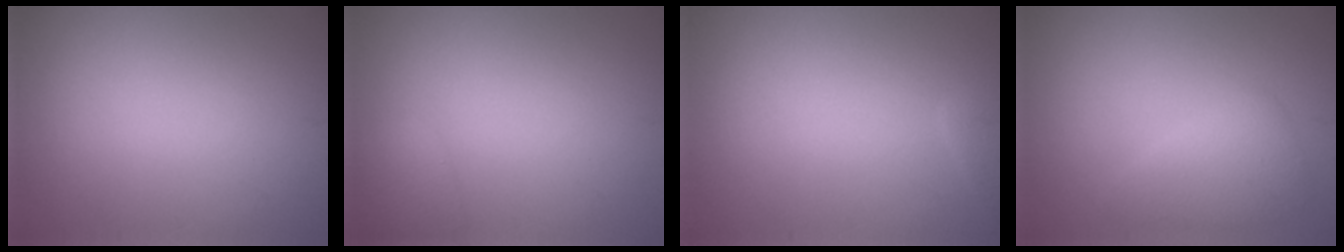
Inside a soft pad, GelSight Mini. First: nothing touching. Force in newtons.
{"total": 1.5, "press": 1.5, "slide": 0.2}
{"total": 0.9, "press": 0.9, "slide": 0.1}
{"total": 2.8, "press": 2.8, "slide": 0.2}